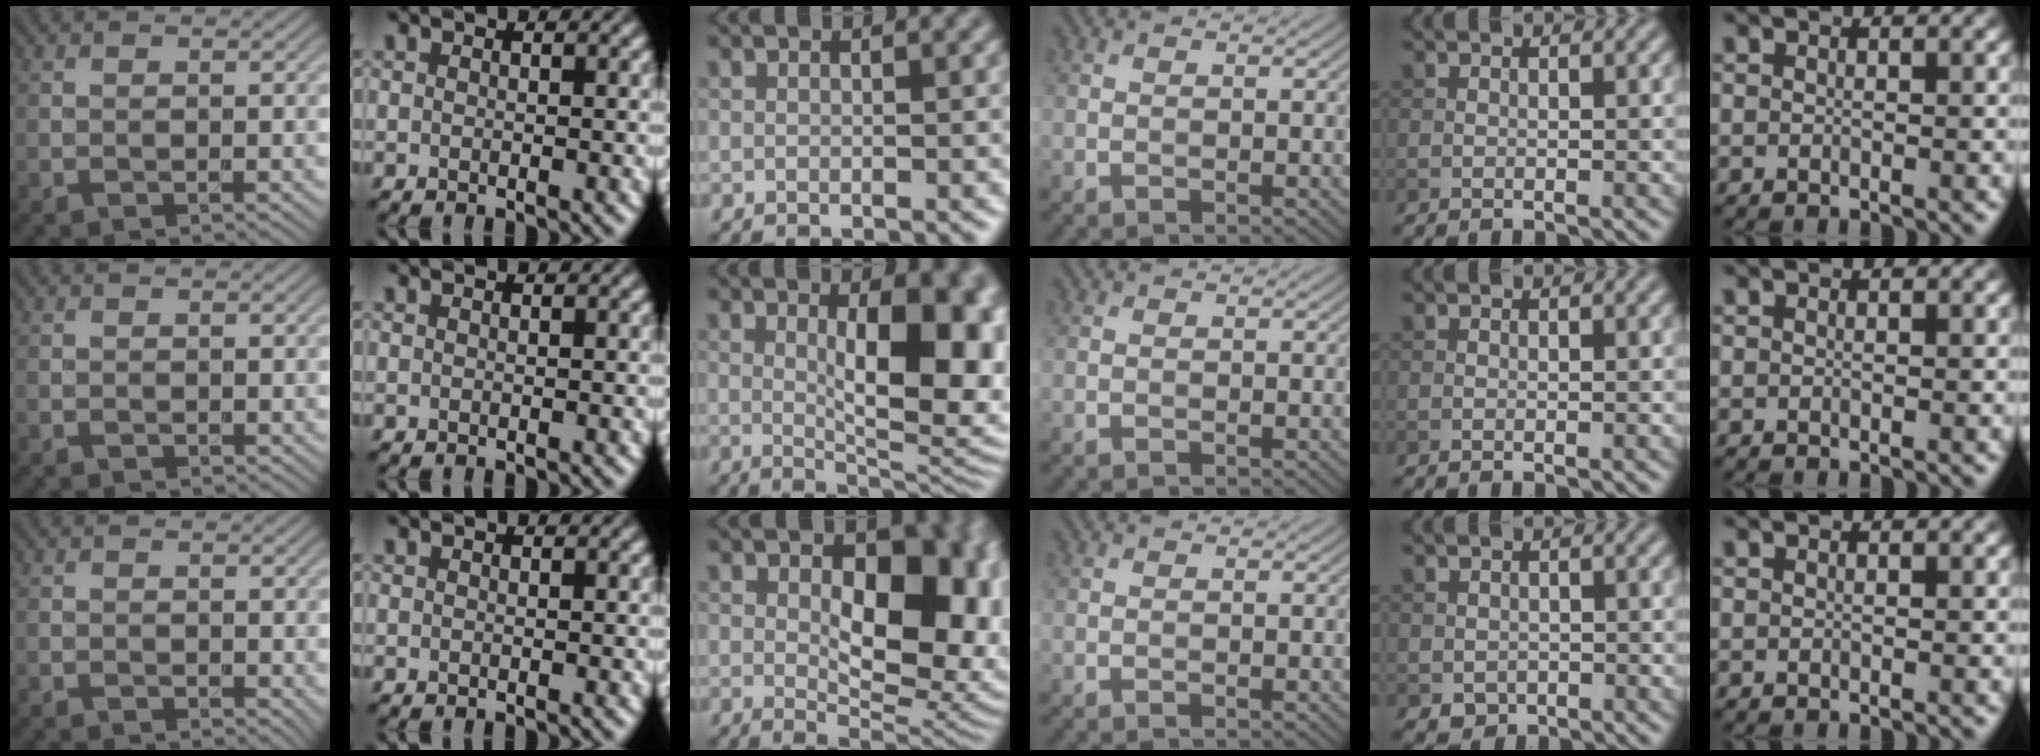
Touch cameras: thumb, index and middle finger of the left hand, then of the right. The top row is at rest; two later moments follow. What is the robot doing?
{"motion": "unscrew", "object": "dispenser bottle"}